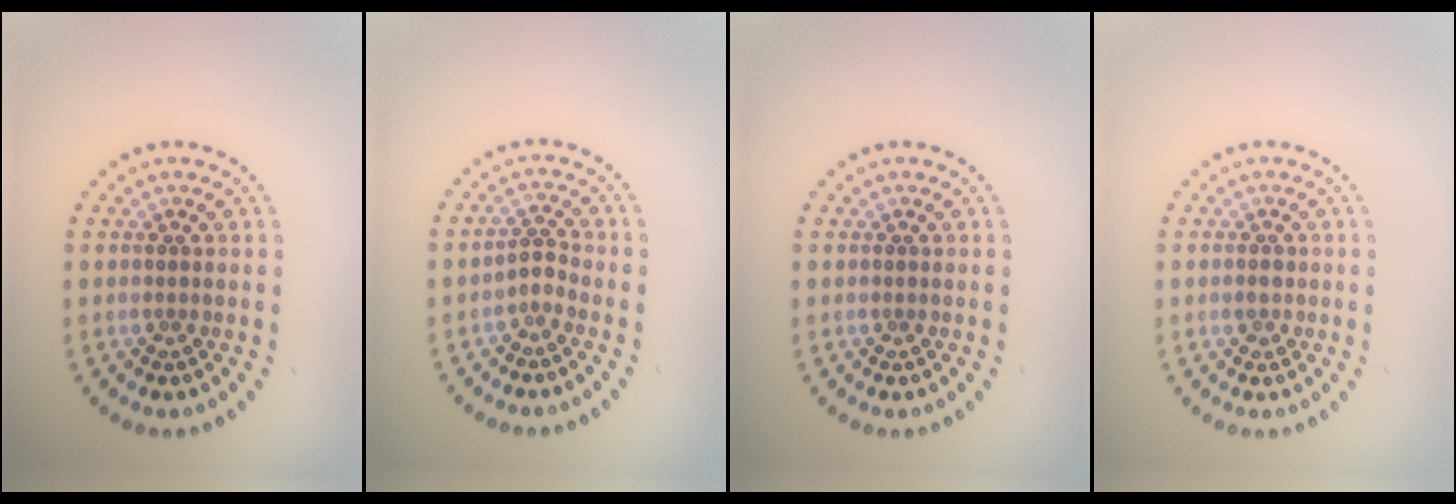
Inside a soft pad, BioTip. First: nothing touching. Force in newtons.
{"total": 1.3, "press": 0.9, "slide": 0.9}
{"total": 0.0}
{"total": 1.1, "press": 1.0, "slide": 0.2}